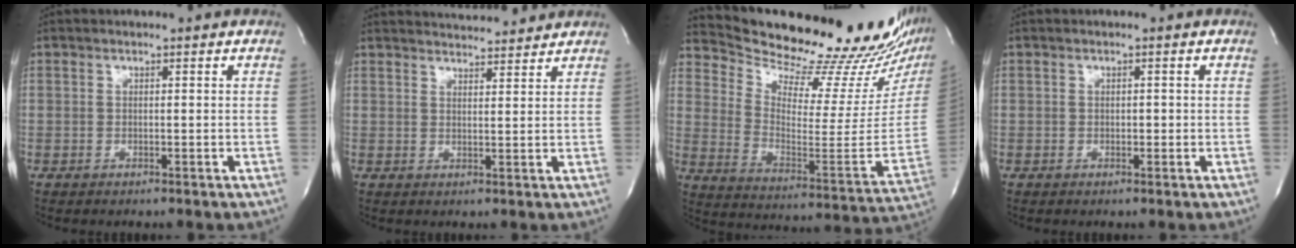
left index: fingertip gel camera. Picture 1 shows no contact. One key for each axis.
{"total": 8.1, "fx": 7.8, "fy": 0.9, "fz": 1.7, "tx": -0.028, "ty": 0.011, "tz": 0.102}
{"total": 26.8, "fx": 24.2, "fy": 2.2, "fz": 11.4, "tx": -0.176, "ty": -0.109, "tz": 0.324}
{"total": 0.6, "fx": -0.4, "fy": 0.4, "fz": 0.2, "tx": 0.002, "ty": -0.001, "tz": -0.010}